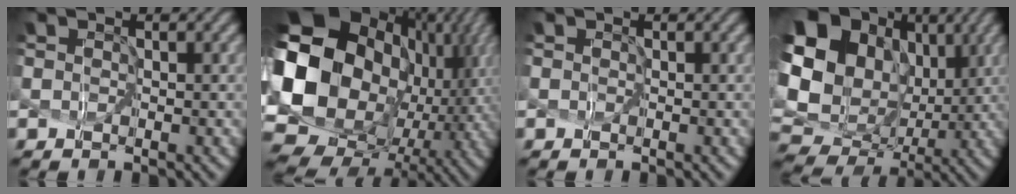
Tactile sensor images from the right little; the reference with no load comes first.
{"total": 20.7, "force": [1.7, 16.5, 12.5], "torque": [-0.296, -0.028, 0.037]}
{"total": 0.0}
{"total": 16.8, "force": [3.6, 13.7, 9.0], "torque": [-0.224, 0.007, 0.089]}